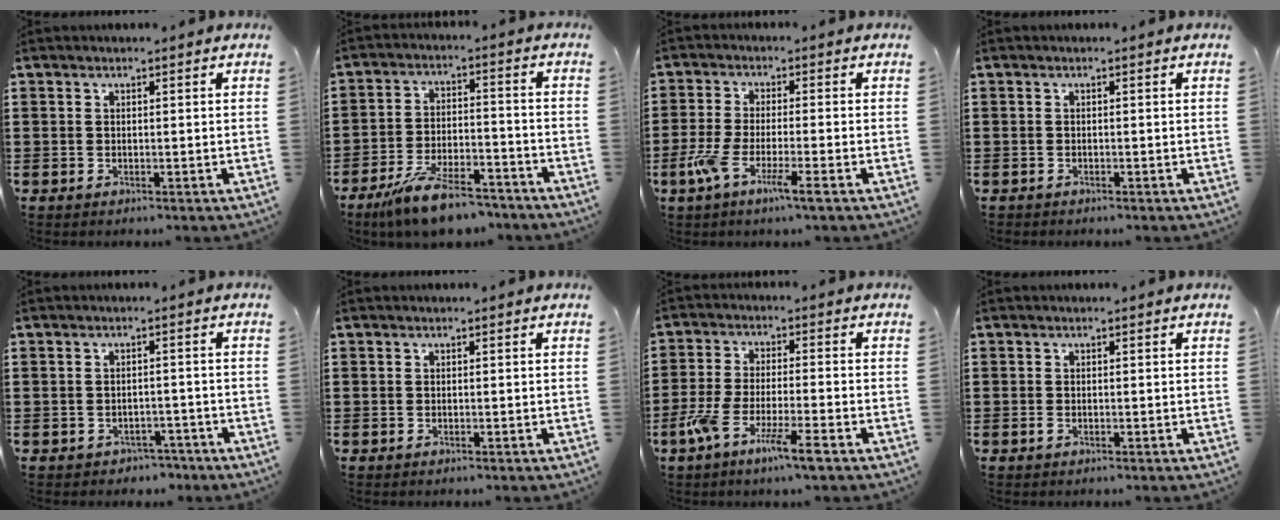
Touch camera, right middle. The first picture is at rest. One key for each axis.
{"total": 9.6, "fx": -8.0, "fy": 1.9, "fz": 4.9, "tx": -0.091, "ty": 0.017, "tz": -0.150}
{"total": 6.3, "fx": -3.6, "fy": 0.7, "fz": 5.1, "tx": -0.118, "ty": -0.015, "tz": -0.070}
{"total": 0.5, "fx": -0.5, "fy": 0.1, "fz": -0.1, "tx": -0.001, "ty": 0.000, "tz": -0.011}
{"total": 1.9, "fx": -1.8, "fy": 0.6, "fz": -0.2, "tx": -0.007, "ty": 0.001, "tz": -0.040}
{"total": 0.0}
{"total": 7.2, "fx": -4.8, "fy": 0.7, "fz": 5.4, "tx": -0.112, "ty": -0.011, "tz": -0.089}
{"total": 0.6, "fx": -0.3, "fy": 0.3, "fz": 0.4, "tx": -0.017, "ty": -0.005, "tz": -0.008}